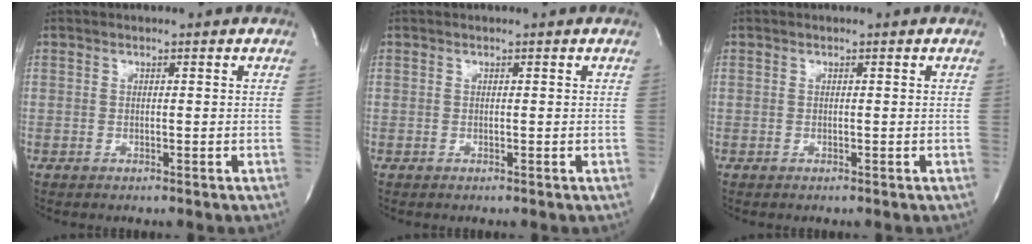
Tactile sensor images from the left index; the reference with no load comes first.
{"total": 0.0}
{"total": 0.0}